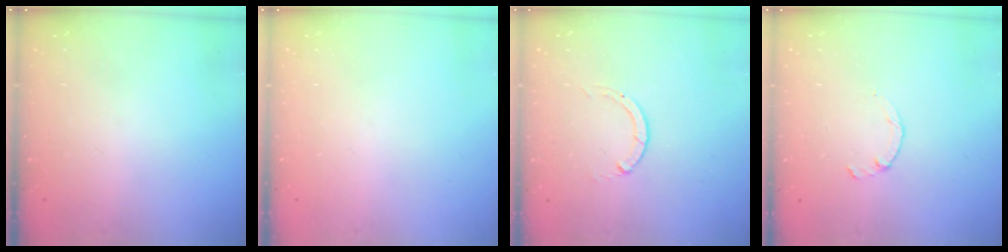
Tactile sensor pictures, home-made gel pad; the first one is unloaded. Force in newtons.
{"total": 0.0}
{"total": 0.0}
{"total": 1.5, "press": 1.4, "slide": 0.3}